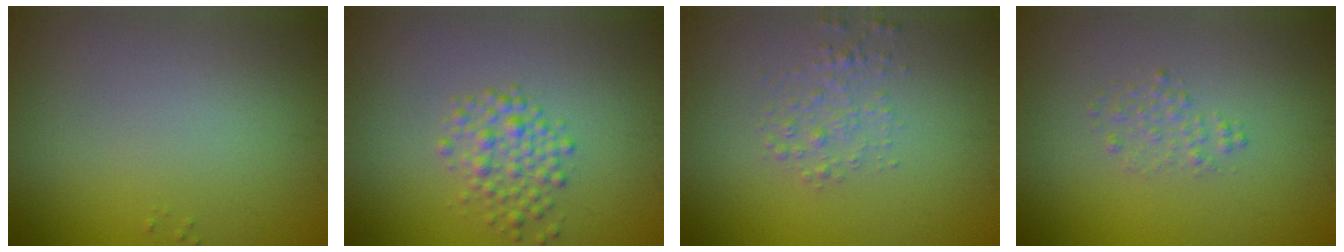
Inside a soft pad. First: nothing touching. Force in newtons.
{"total": 2.6, "press": 2.6, "slide": 0.0}
{"total": 1.7, "press": 1.7, "slide": 0.1}
{"total": 1.2, "press": 1.2, "slide": 0.0}